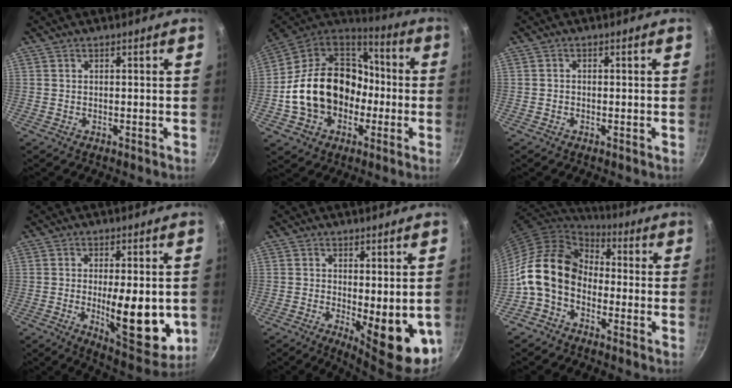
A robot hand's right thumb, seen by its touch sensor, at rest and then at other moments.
{"total": 23.7, "force": [-3.2, 18.2, 14.8], "torque": [-0.241, 0.064, -0.042]}
{"total": 0.6, "force": [-0.1, 0.4, 0.3], "torque": [-0.006, 0.003, -0.002]}
{"total": 15.4, "force": [-1.9, 5.5, 14.2], "torque": [-0.173, -0.018, -0.016]}
{"total": 10.8, "force": [-1.8, 3.8, 10.0], "torque": [-0.113, -0.009, -0.010]}
{"total": 14.2, "force": [-2.2, 10.0, 9.9], "torque": [-0.164, 0.040, -0.064]}